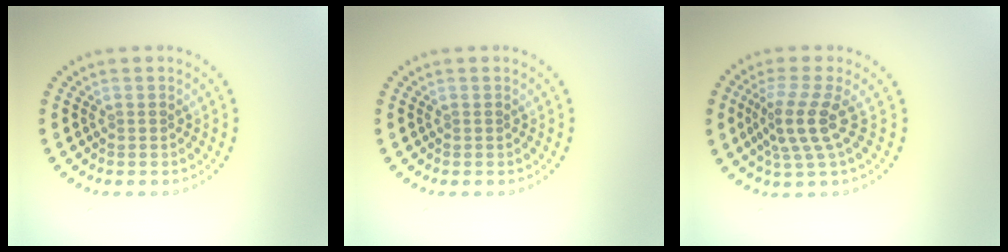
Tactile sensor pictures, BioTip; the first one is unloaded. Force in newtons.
{"total": 0.0}
{"total": 3.6, "press": 2.6, "slide": 2.4}